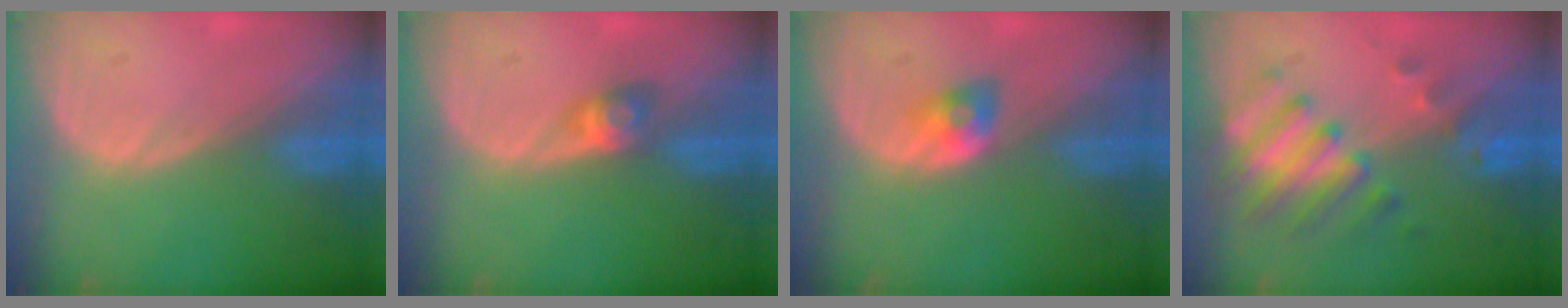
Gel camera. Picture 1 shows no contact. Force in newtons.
{"total": 3.0, "press": 2.6, "slide": 1.5}
{"total": 2.7, "press": 2.4, "slide": 1.2}
{"total": 8.3, "press": 7.3, "slide": 4.1}